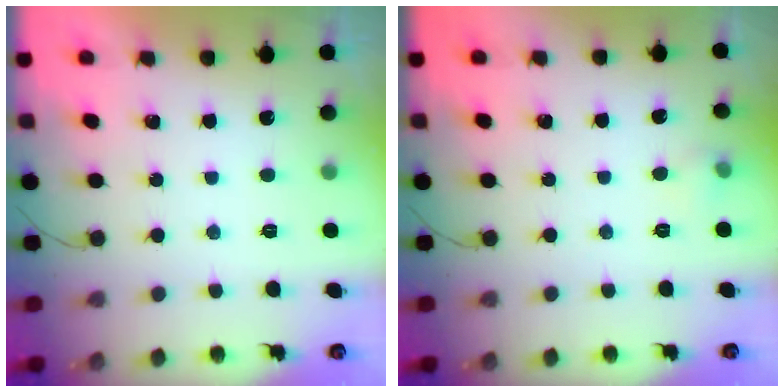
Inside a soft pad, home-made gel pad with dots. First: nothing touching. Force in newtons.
{"total": 4.7, "press": 4.4, "slide": 1.6}